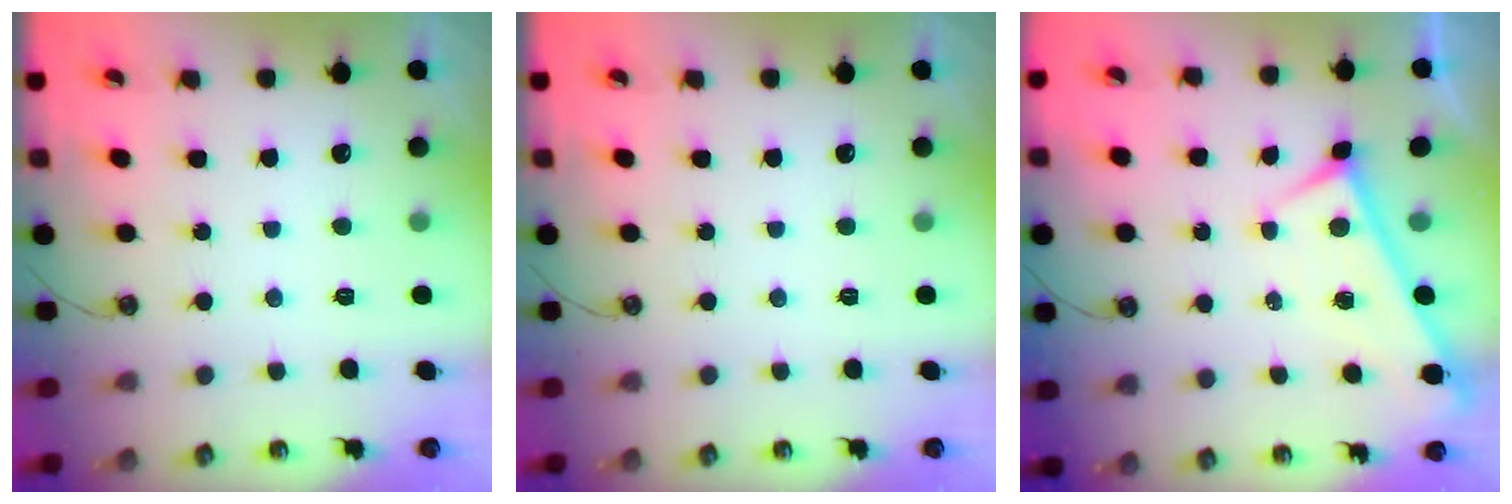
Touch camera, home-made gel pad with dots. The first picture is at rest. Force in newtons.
{"total": 0.0}
{"total": 0.0}